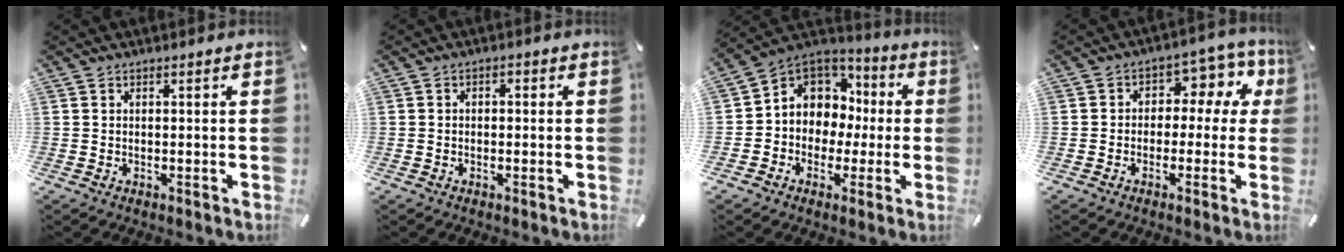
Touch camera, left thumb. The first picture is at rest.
{"total": 1.1, "force": [-0.6, 0.8, 0.5], "torque": [-0.009, 0.004, -0.014]}
{"total": 8.6, "force": [0.9, 8.5, 1.1], "torque": [-0.039, -0.016, 0.026]}
{"total": 8.2, "force": [1.0, 6.3, 5.1], "torque": [-0.064, -0.002, 0.014]}